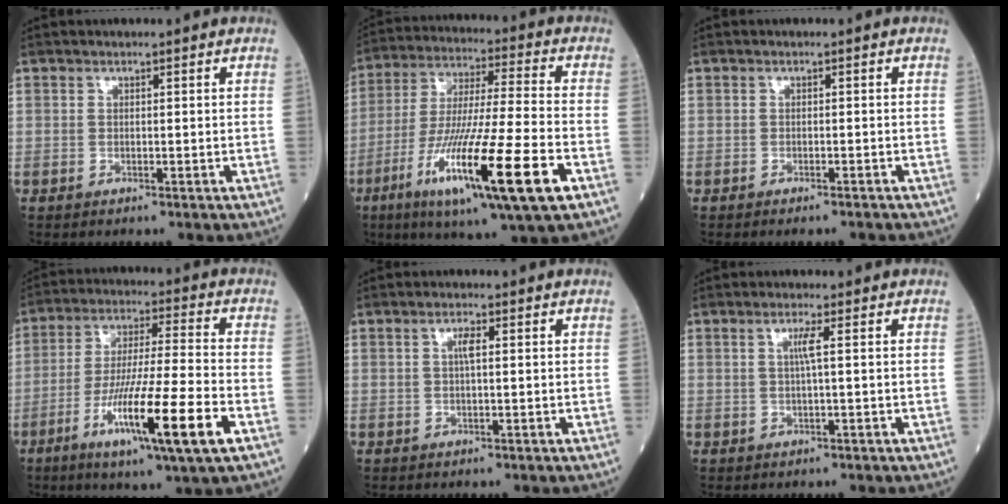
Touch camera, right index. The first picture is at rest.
{"total": 20.7, "force": [-8.6, 0.6, 18.8], "torque": [-0.340, -0.046, -0.154]}
{"total": 1.9, "force": [-1.8, 0.1, 0.6], "torque": [-0.007, -0.003, -0.023]}
{"total": 16.0, "force": [-6.6, -0.1, 14.6], "torque": [-0.266, -0.027, -0.115]}
{"total": 1.7, "force": [0.4, 0.3, 1.6], "torque": [-0.032, 0.002, 0.005]}
{"total": 1.9, "force": [0.4, -0.5, 1.8], "torque": [-0.036, -0.001, 0.006]}